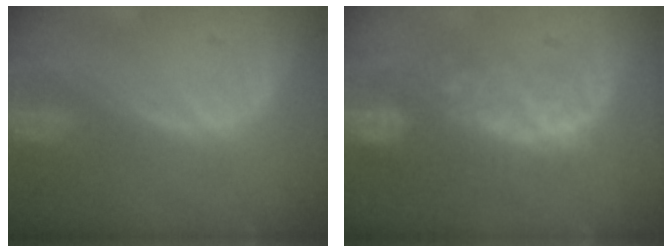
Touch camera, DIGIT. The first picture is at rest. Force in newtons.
{"total": 9.5, "press": 8.2, "slide": 4.8}